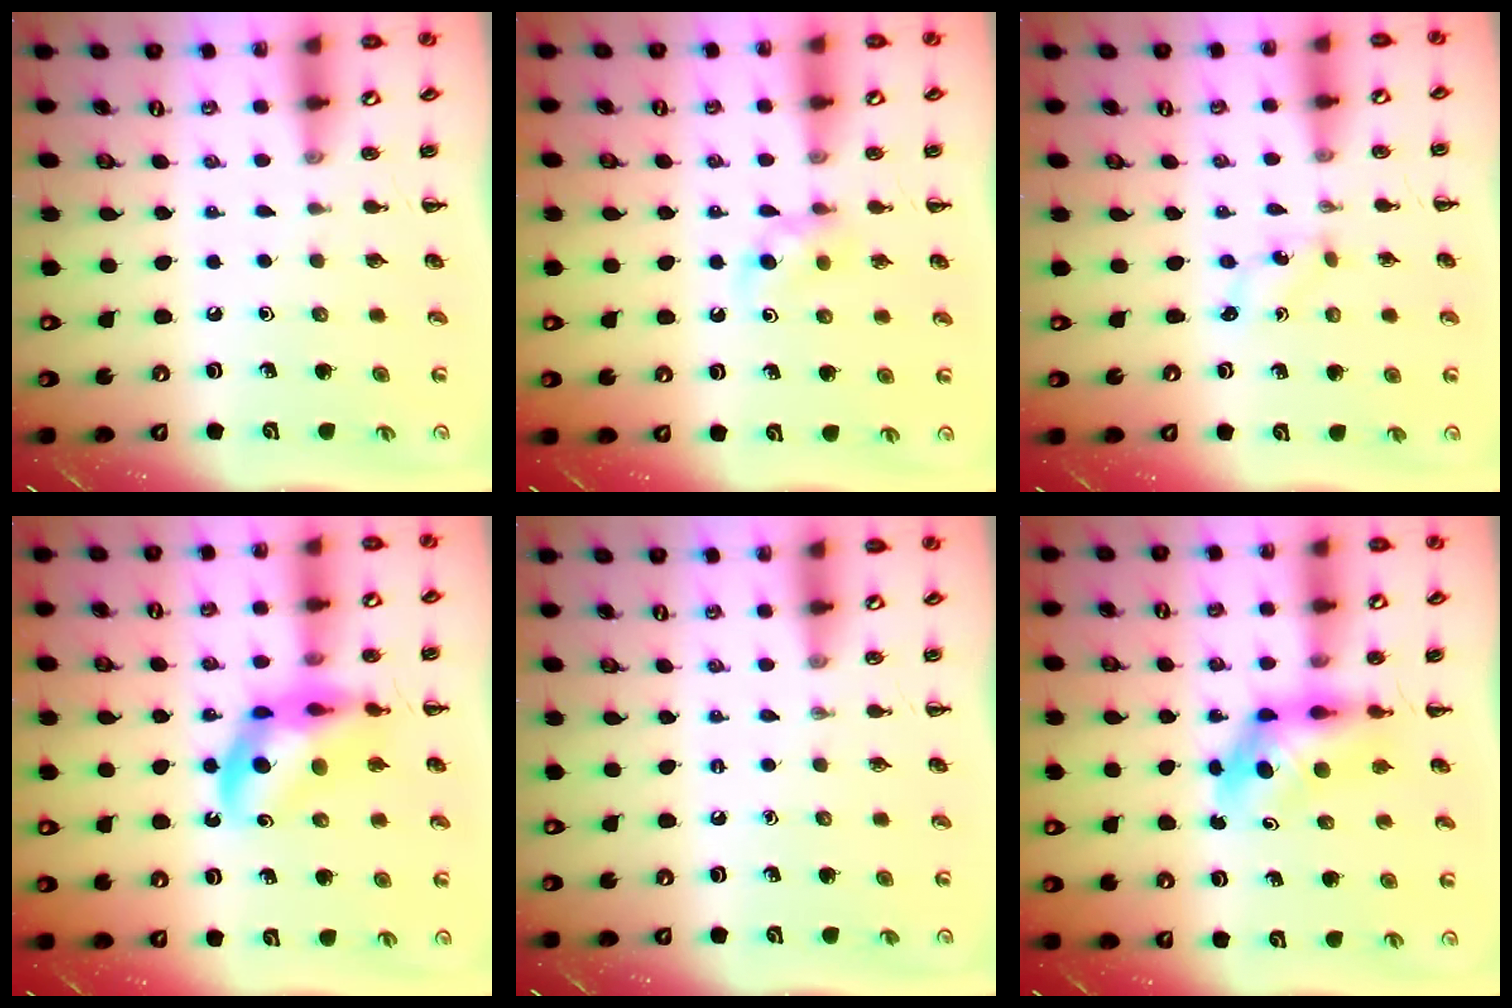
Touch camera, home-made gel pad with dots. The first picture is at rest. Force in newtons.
{"total": 6.2, "press": 5.7, "slide": 2.3}
{"total": 0.0}
{"total": 12.0, "press": 11.6, "slide": 3.0}
{"total": 0.0}
{"total": 5.2, "press": 5.1, "slide": 0.9}